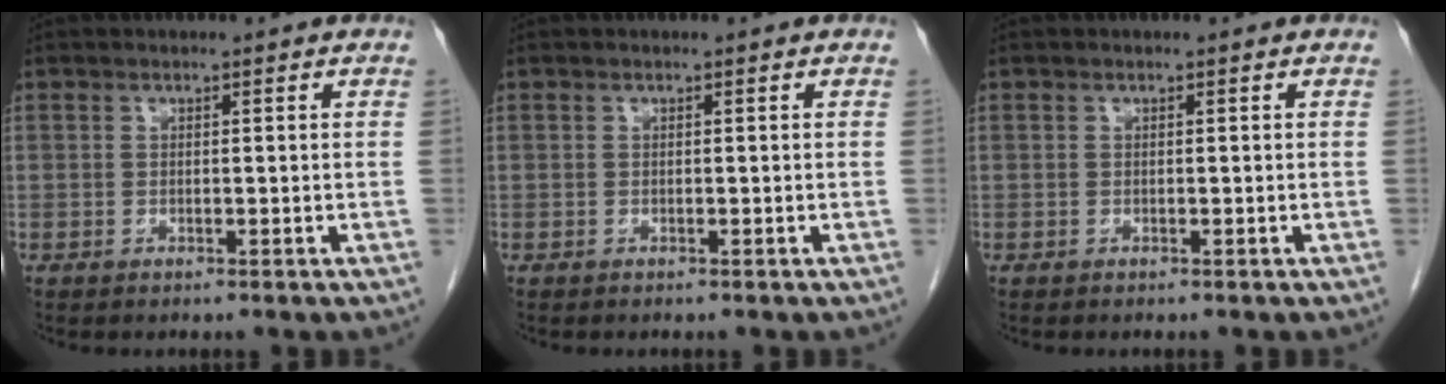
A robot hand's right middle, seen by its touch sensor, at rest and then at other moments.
{"total": 0.0}
{"total": 0.0}